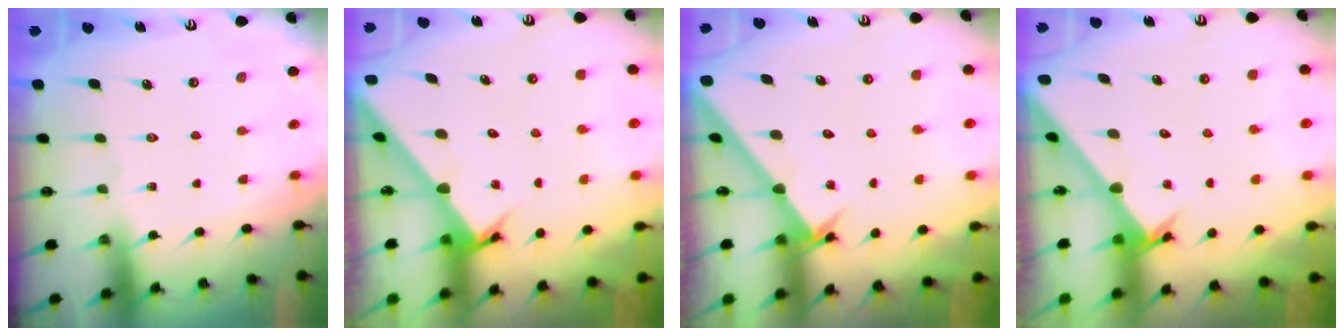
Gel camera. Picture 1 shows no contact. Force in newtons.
{"total": 2.8, "press": 2.8, "slide": 0.2}
{"total": 2.2, "press": 2.2, "slide": 0.2}
{"total": 2.7, "press": 2.7, "slide": 0.3}